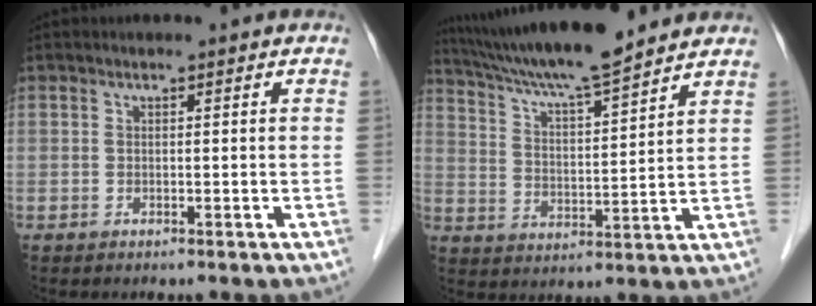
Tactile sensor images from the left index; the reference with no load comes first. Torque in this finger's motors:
{"motor_torque": [1.07, -1.07, 0.53, 0.10]}